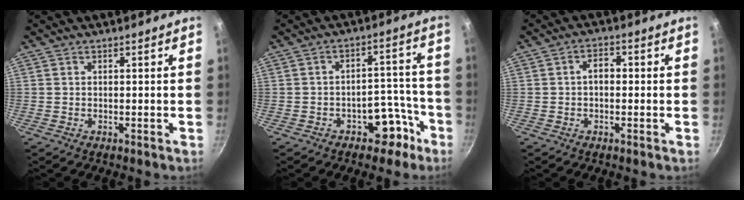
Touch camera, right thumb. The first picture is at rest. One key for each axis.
{"total": 8.0, "fx": -4.7, "fy": 4.9, "fz": 4.2, "tx": -0.022, "ty": 0.061, "tz": -0.065}
{"total": 3.1, "fx": -0.1, "fy": 2.0, "fz": 2.3, "tx": -0.025, "ty": 0.015, "tz": -0.008}